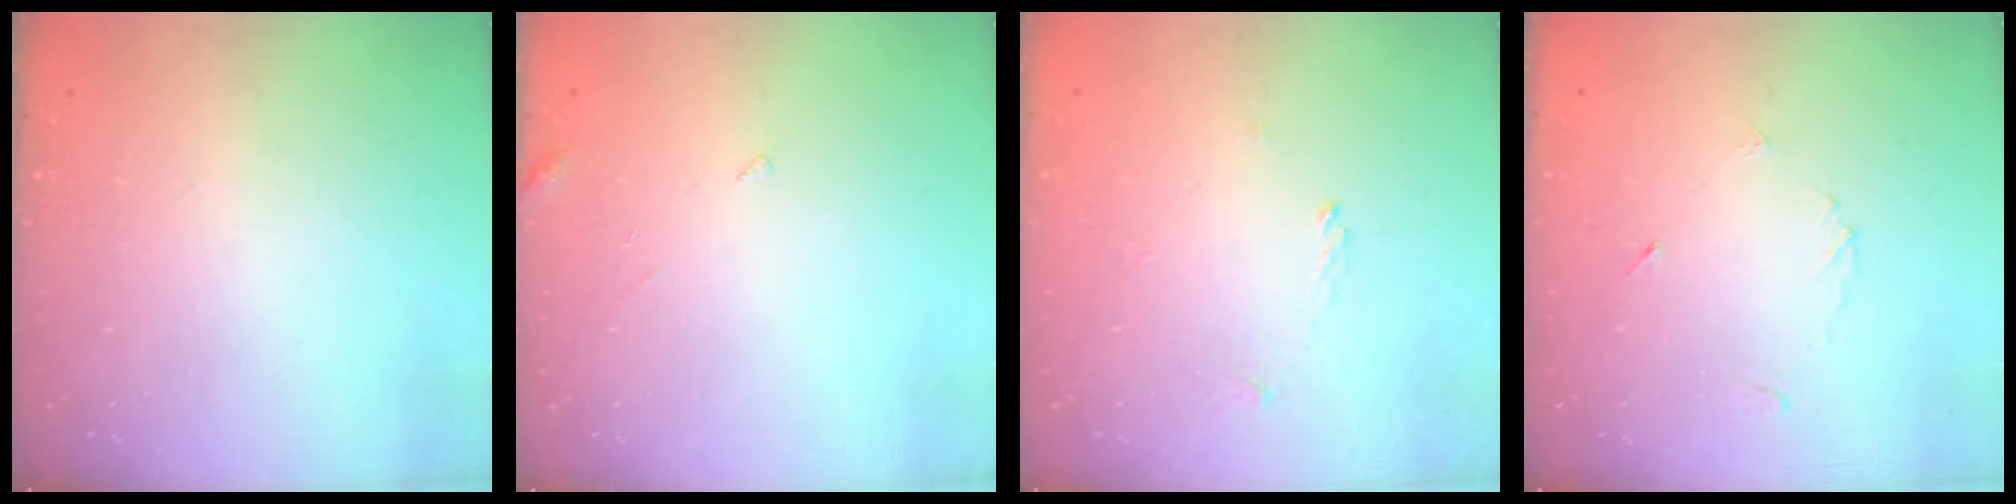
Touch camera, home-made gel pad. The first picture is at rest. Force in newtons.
{"total": 3.4, "press": 3.4, "slide": 0.3}
{"total": 1.2, "press": 1.1, "slide": 0.3}
{"total": 3.3, "press": 3.3, "slide": 0.4}